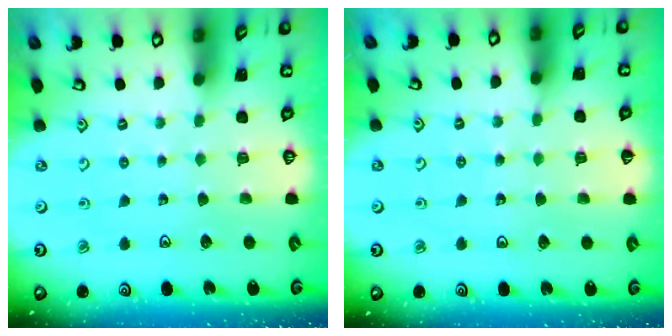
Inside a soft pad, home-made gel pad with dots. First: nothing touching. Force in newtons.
{"total": 2.9, "press": 2.8, "slide": 0.3}